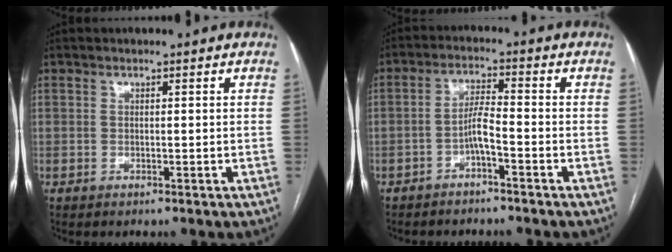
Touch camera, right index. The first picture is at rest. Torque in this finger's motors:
{"motor_torque": [0.47, 0.02, 0.21, 0.02]}